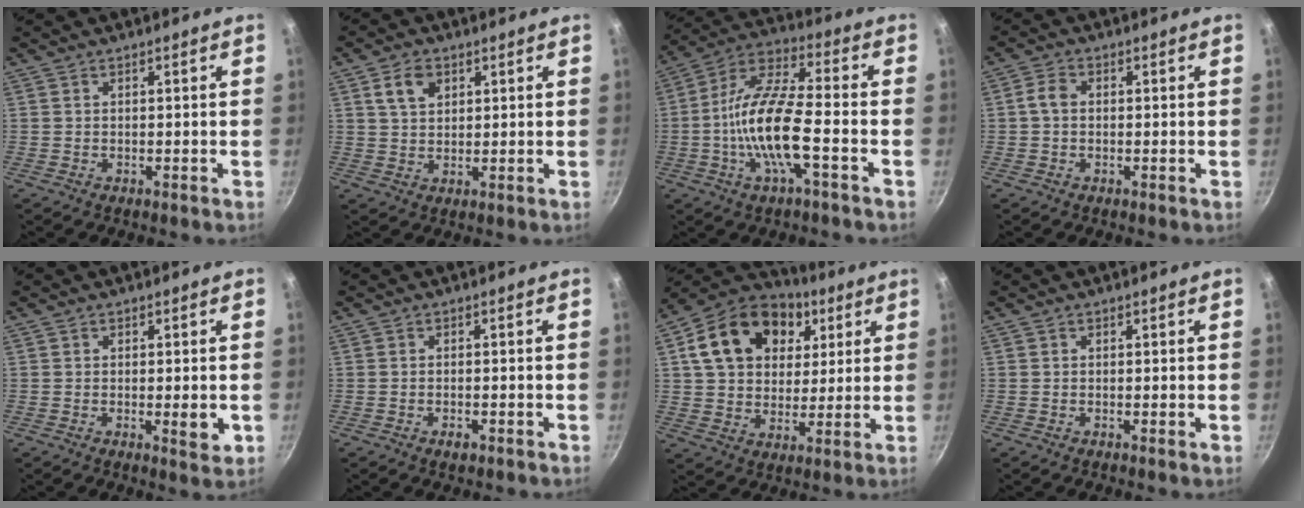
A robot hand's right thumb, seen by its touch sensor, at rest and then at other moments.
{"total": 5.2, "force": [2.2, 3.5, 3.1], "torque": [-0.046, -0.002, 0.040]}
{"total": 14.9, "force": [-3.8, 4.4, 13.7], "torque": [-0.263, 0.037, -0.087]}
{"total": 2.7, "force": [0.0, 2.0, 1.9], "torque": [-0.038, 0.012, -0.006]}
{"total": 3.3, "force": [-0.4, 1.2, 3.1], "torque": [-0.045, -0.009, -0.005]}
{"total": 1.7, "force": [-0.9, 0.8, 1.2], "torque": [-0.023, 0.004, -0.014]}
{"total": 20.3, "force": [7.0, 14.9, 11.9], "torque": [-0.188, 0.010, 0.110]}
{"total": 0.0}